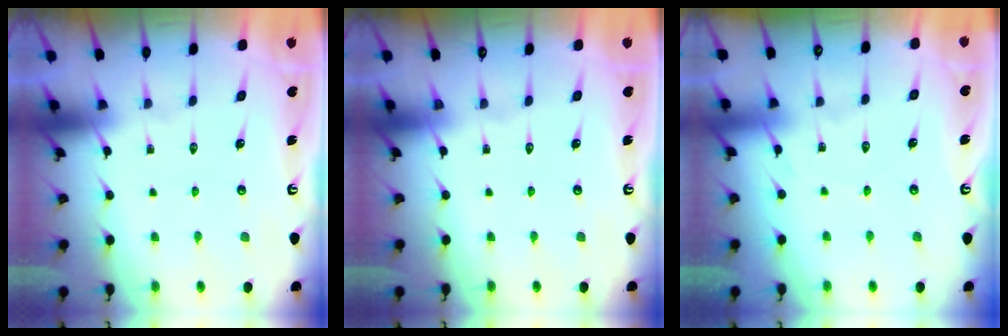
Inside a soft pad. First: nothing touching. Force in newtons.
{"total": 0.0}
{"total": 2.6, "press": 2.5, "slide": 0.3}